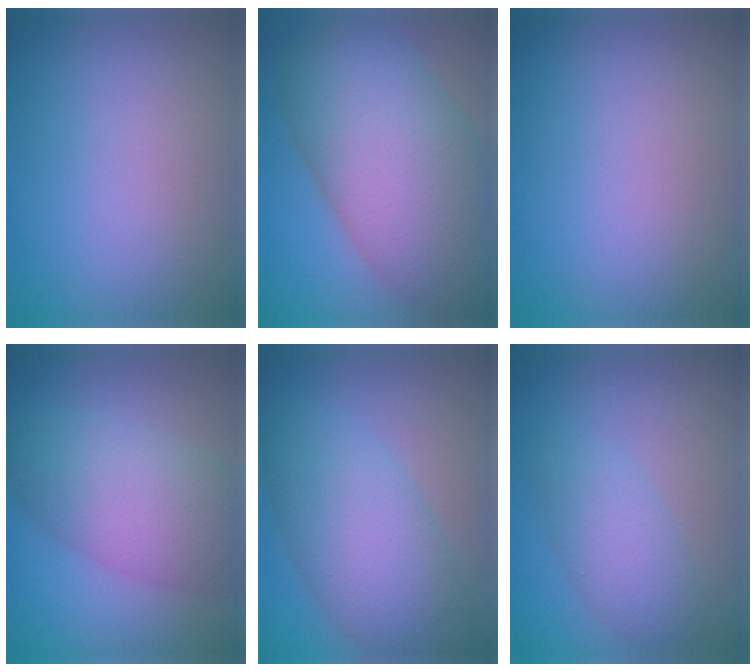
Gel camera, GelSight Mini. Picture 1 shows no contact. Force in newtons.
{"total": 13.0, "press": 13.0, "slide": 0.6}
{"total": 0.0}
{"total": 7.5, "press": 7.5, "slide": 0.3}
{"total": 7.3, "press": 7.3, "slide": 0.2}
{"total": 3.3, "press": 3.3, "slide": 0.0}